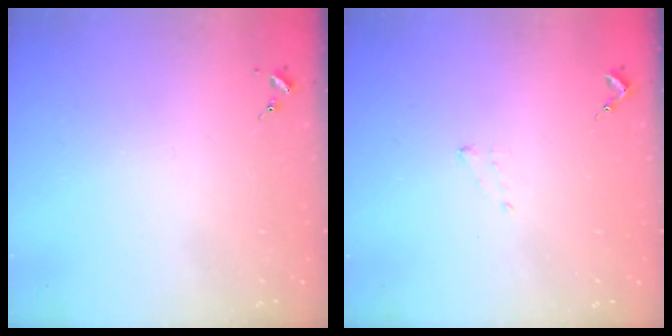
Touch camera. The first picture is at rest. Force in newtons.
{"total": 3.8, "press": 3.8, "slide": 0.5}